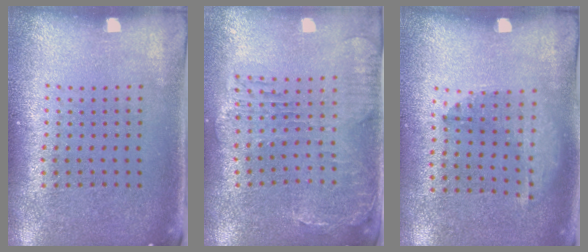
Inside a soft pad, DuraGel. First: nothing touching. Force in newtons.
{"total": 0.9, "press": 0.8, "slide": 0.3}
{"total": 1.3, "press": 0.8, "slide": 1.0}